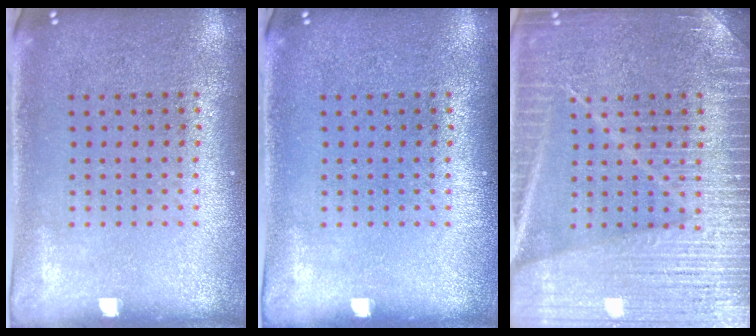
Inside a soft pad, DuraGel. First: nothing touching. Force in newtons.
{"total": 0.0}
{"total": 6.8, "press": 6.7, "slide": 1.0}